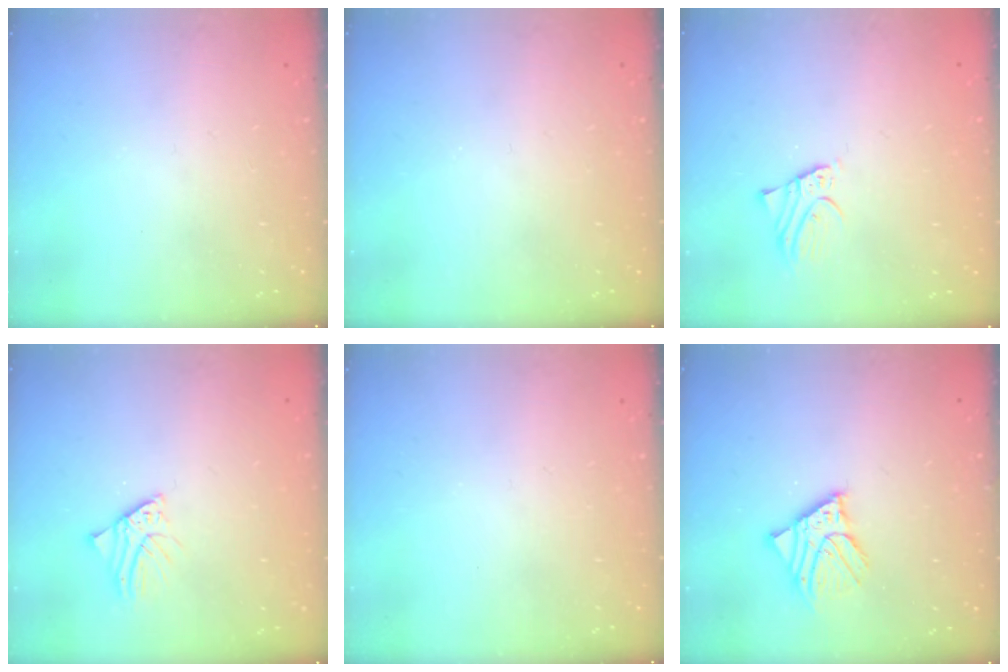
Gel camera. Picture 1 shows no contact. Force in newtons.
{"total": 0.0}
{"total": 2.4, "press": 2.4, "slide": 0.0}
{"total": 2.6, "press": 2.6, "slide": 0.4}
{"total": 0.0}
{"total": 7.7, "press": 7.7, "slide": 1.1}